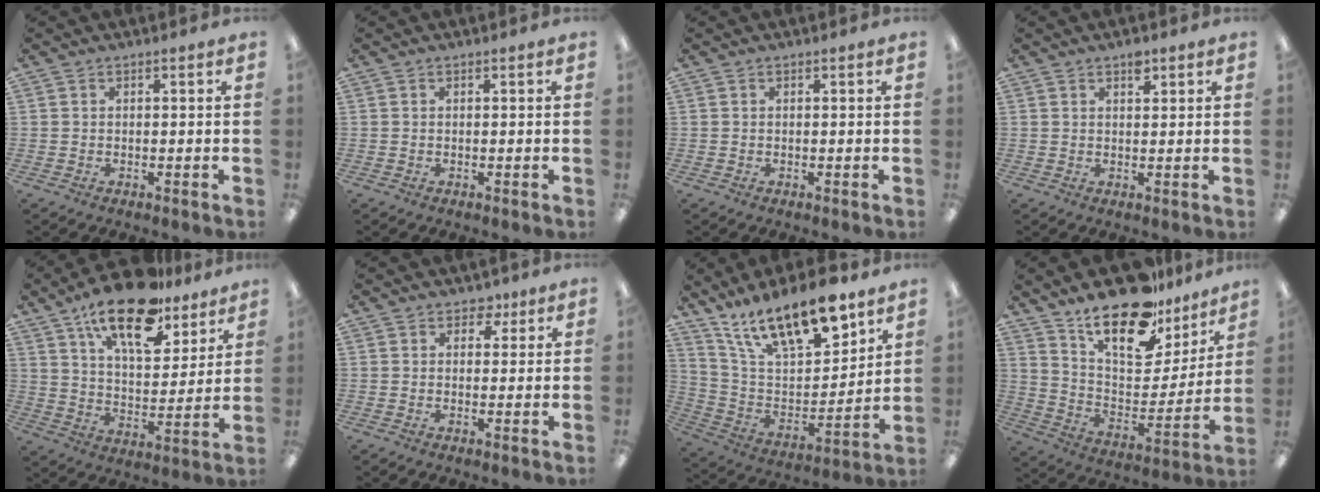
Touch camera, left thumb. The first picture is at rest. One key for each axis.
{"total": 0.0}
{"total": 0.0}
{"total": 2.6, "fx": 1.9, "fy": 1.2, "fz": 1.4, "tx": -0.006, "ty": -0.009, "tz": 0.028}
{"total": 20.2, "fx": 14.1, "fy": 8.3, "fz": 11.8, "tx": -0.192, "ty": -0.074, "tz": 0.239}
{"total": 3.2, "fx": 1.8, "fy": 2.4, "fz": 1.1, "tx": -0.001, "ty": -0.004, "tz": 0.029}
{"total": 18.8, "fx": 14.0, "fy": 6.5, "fz": 10.7, "tx": -0.199, "ty": -0.082, "tz": 0.245}
{"total": 21.6, "fx": 16.0, "fy": 9.0, "fz": 11.3, "tx": -0.190, "ty": -0.106, "tz": 0.282}